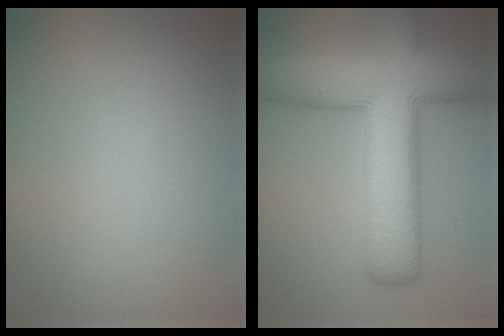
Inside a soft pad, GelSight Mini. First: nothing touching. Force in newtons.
{"total": 12.6, "press": 12.6, "slide": 0.6}